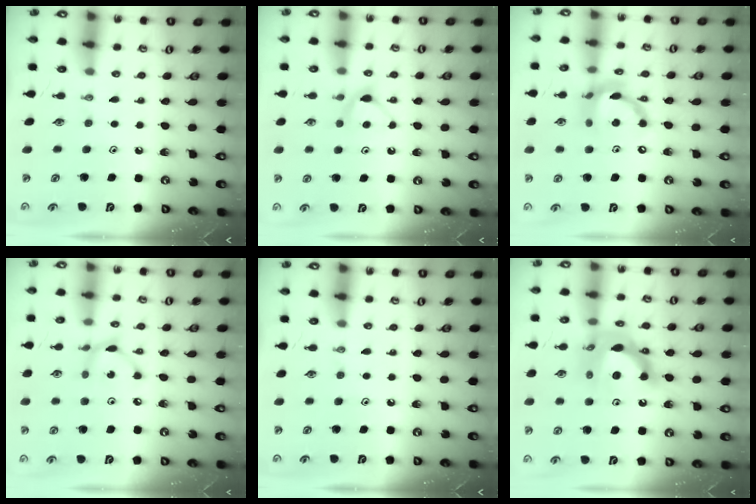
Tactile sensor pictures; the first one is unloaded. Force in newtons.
{"total": 6.3, "press": 6.3, "slide": 0.7}
{"total": 12.8, "press": 12.8, "slide": 0.9}
{"total": 5.1, "press": 5.1, "slide": 0.1}
{"total": 0.0}
{"total": 13.5, "press": 13.5, "slide": 1.0}